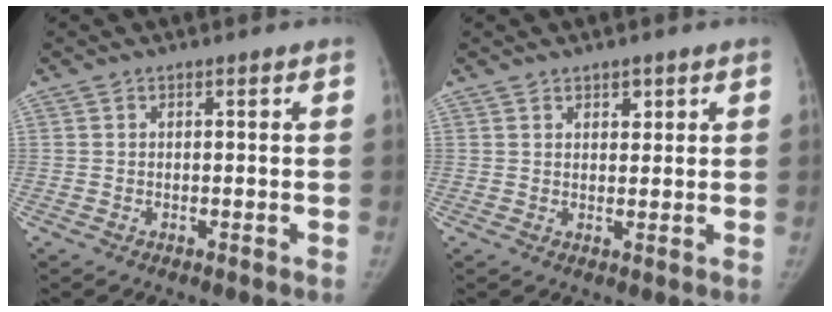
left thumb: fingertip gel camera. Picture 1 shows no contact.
{"total": 2.2, "force": [1.3, 1.3, 1.1], "torque": [-0.001, -0.008, 0.021]}